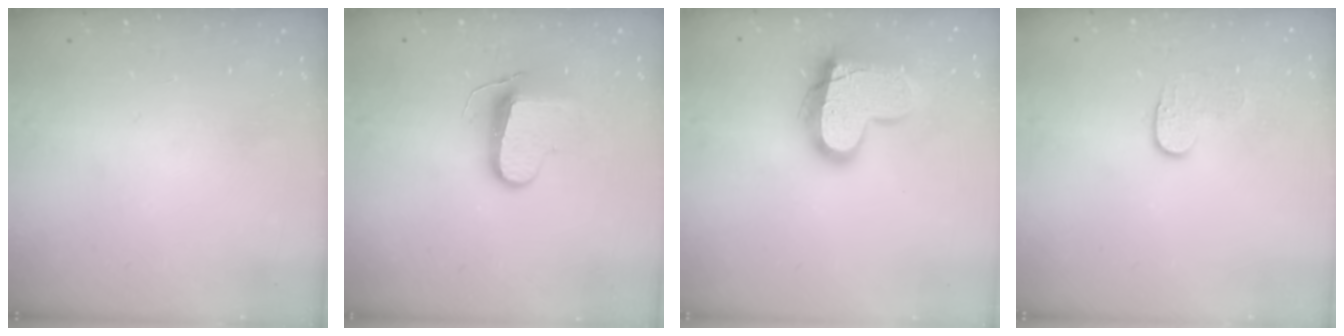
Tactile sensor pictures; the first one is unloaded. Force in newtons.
{"total": 9.4, "press": 9.4, "slide": 0.5}
{"total": 17.6, "press": 17.6, "slide": 1.2}
{"total": 3.6, "press": 3.6, "slide": 0.3}